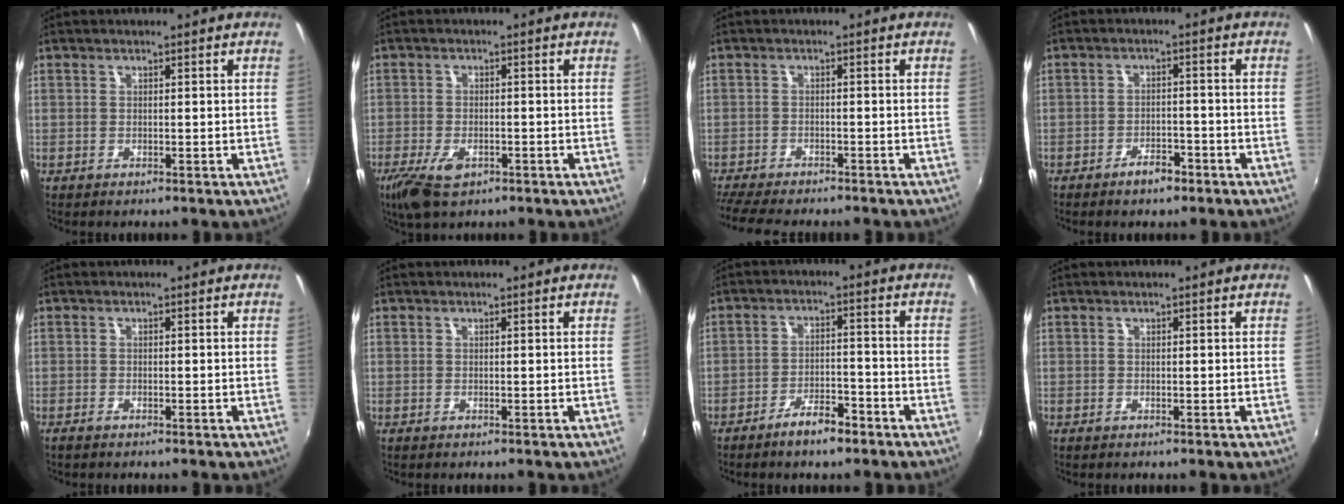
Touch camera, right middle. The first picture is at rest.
{"total": 7.1, "force": [-4.1, 3.5, 4.7], "torque": [-0.115, -0.023, -0.074]}
{"total": 8.3, "force": [-7.5, 1.3, 3.3], "torque": [-0.086, -0.028, -0.124]}
{"total": 3.8, "force": [-2.8, 1.6, 1.9], "torque": [-0.042, 0.000, -0.041]}
{"total": 1.2, "force": [-1.0, 0.3, 0.5], "torque": [-0.013, -0.005, -0.021]}
{"total": 0.0}
{"total": 5.8, "force": [-4.4, 1.7, 3.4], "torque": [-0.072, 0.004, -0.069]}
{"total": 0.0}